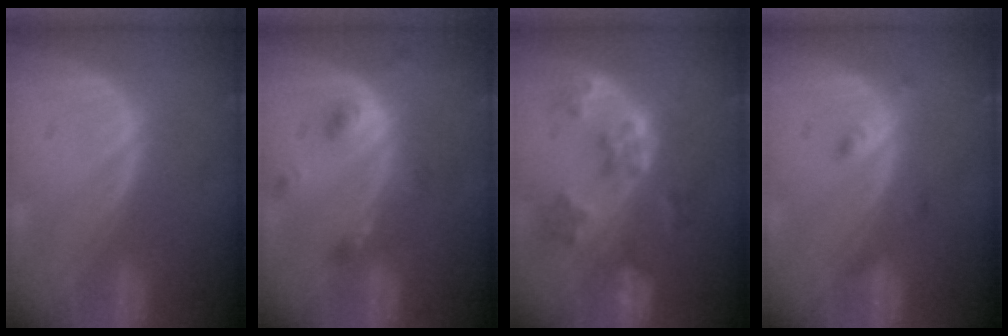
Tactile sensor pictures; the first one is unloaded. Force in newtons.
{"total": 4.6, "press": 4.1, "slide": 2.0}
{"total": 7.1, "press": 6.4, "slide": 3.2}
{"total": 1.8, "press": 1.8, "slide": 0.1}